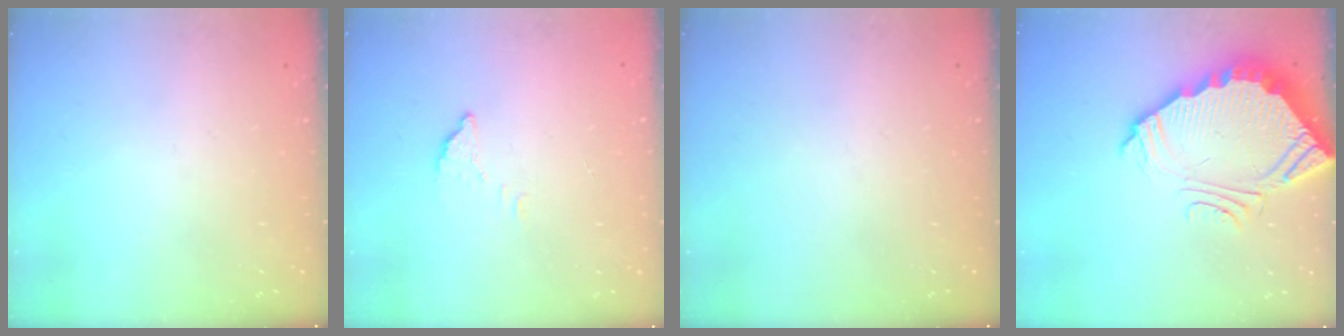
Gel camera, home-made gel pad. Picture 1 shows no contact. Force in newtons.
{"total": 2.8, "press": 2.8, "slide": 0.1}
{"total": 0.0}
{"total": 5.8, "press": 5.8, "slide": 0.4}